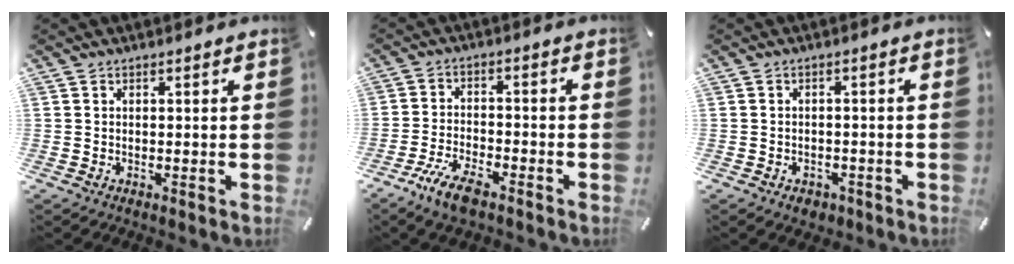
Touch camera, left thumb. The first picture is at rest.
{"total": 7.8, "force": [-5.5, 2.6, 4.9], "torque": [-0.103, 0.018, -0.103]}
{"total": 2.6, "force": [-1.6, 1.9, 0.9], "torque": [-0.022, 0.005, -0.033]}